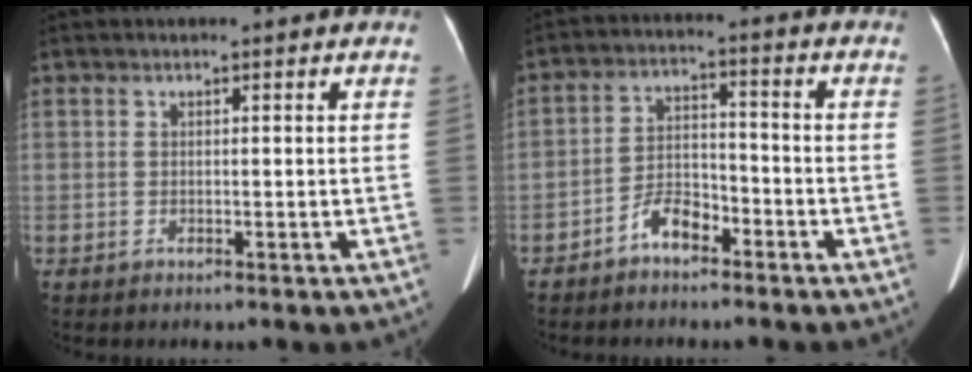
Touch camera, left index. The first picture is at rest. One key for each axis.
{"total": 5.1, "fx": -3.6, "fy": 2.2, "fz": 2.8, "tx": -0.059, "ty": 0.015, "tz": -0.067}